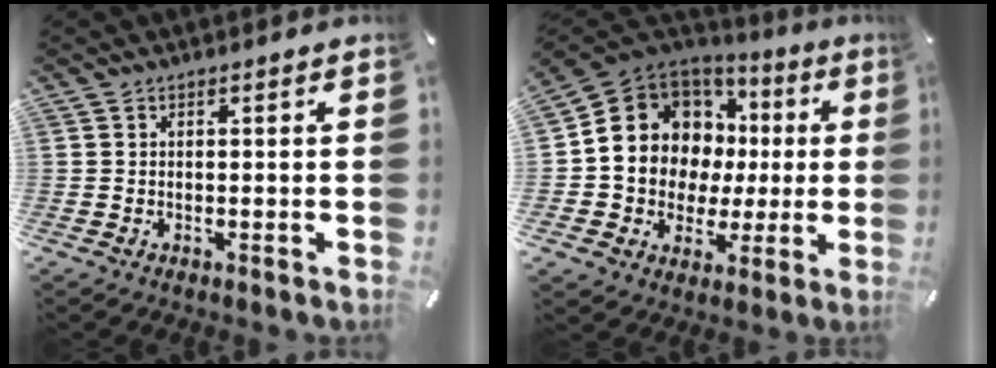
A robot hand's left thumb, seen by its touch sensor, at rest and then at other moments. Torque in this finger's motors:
{"motor_torque": [1.99, 3.02, 2.10, -0.47, 0.50]}